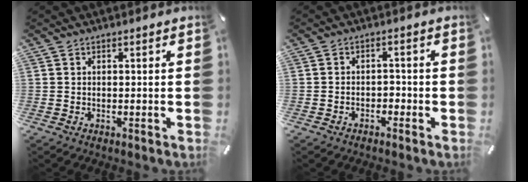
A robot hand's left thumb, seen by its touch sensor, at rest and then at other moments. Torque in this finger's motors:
{"motor_torque": [-0.17, 0.08, 0.03, 0.64, 0.02]}